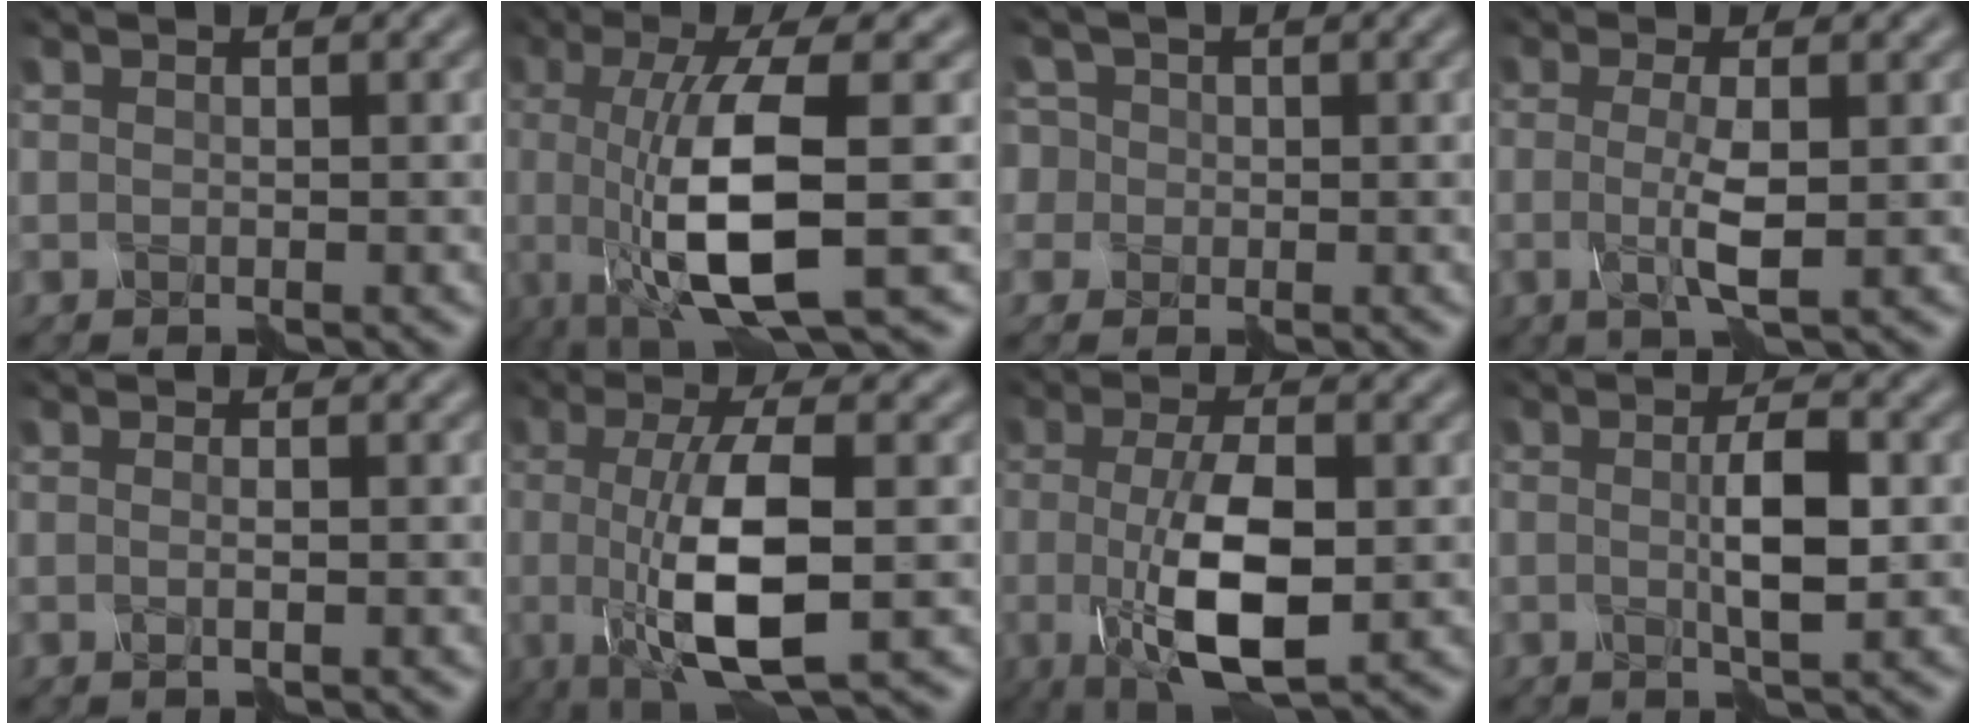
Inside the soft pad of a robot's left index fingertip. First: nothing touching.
{"total": 9.2, "force": [-1.2, 2.2, 8.9], "torque": [-0.164, -0.007, -0.020]}
{"total": 4.6, "force": [1.2, 4.0, 2.0], "torque": [-0.064, 0.028, -0.012]}
{"total": 3.2, "force": [-0.5, 0.2, 3.2], "torque": [-0.076, -0.005, -0.005]}
{"total": 1.0, "force": [0.2, 0.1, 1.0], "torque": [-0.012, -0.001, -0.009]}
{"total": 7.8, "force": [-1.0, 1.9, 7.5], "torque": [-0.151, -0.009, -0.013]}
{"total": 7.4, "force": [-1.1, 2.4, 6.9], "torque": [-0.146, -0.011, -0.015]}
{"total": 3.3, "force": [-0.2, 0.3, 3.2], "torque": [-0.071, 0.002, 0.000]}